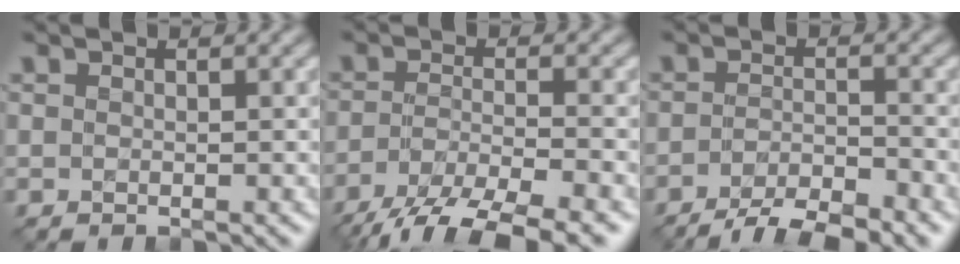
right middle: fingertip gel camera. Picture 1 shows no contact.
{"total": 7.7, "force": [-5.6, 1.8, 4.9], "torque": [-0.083, -0.009, -0.101]}
{"total": 5.8, "force": [-4.3, 1.3, 3.6], "torque": [-0.056, -0.004, -0.075]}